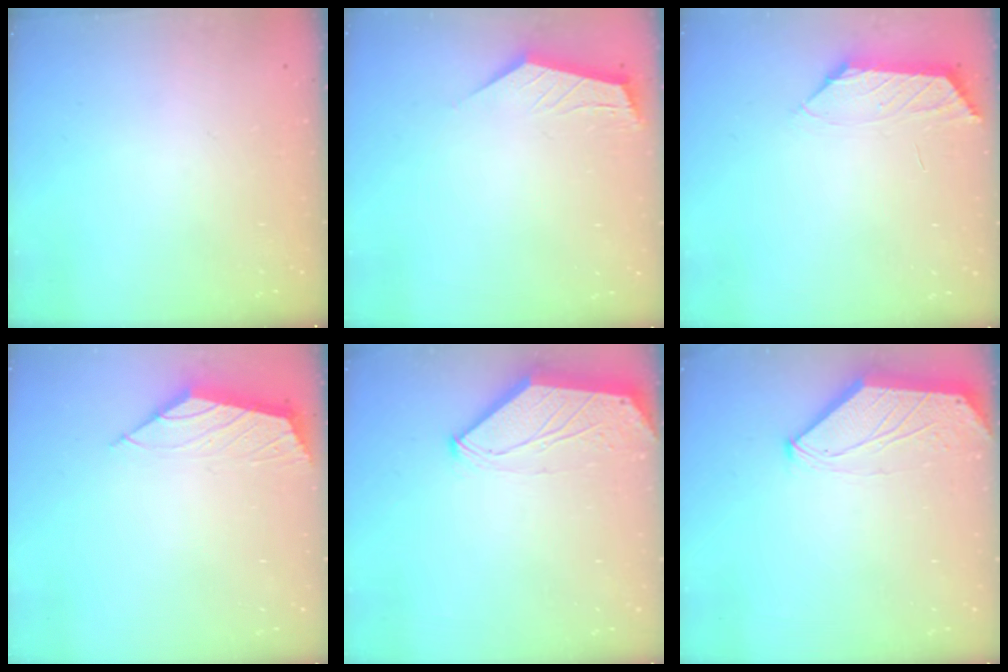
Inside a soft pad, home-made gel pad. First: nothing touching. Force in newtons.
{"total": 2.6, "press": 2.6, "slide": 0.4}
{"total": 1.3, "press": 1.3, "slide": 0.4}
{"total": 1.8, "press": 1.8, "slide": 0.5}
{"total": 0.0}
{"total": 0.0}